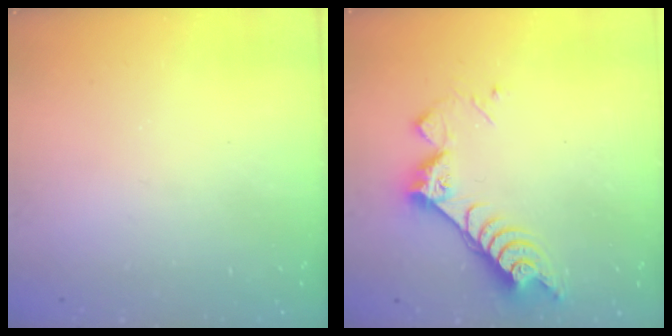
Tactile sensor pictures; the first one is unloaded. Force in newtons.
{"total": 10.1, "press": 10.0, "slide": 1.0}